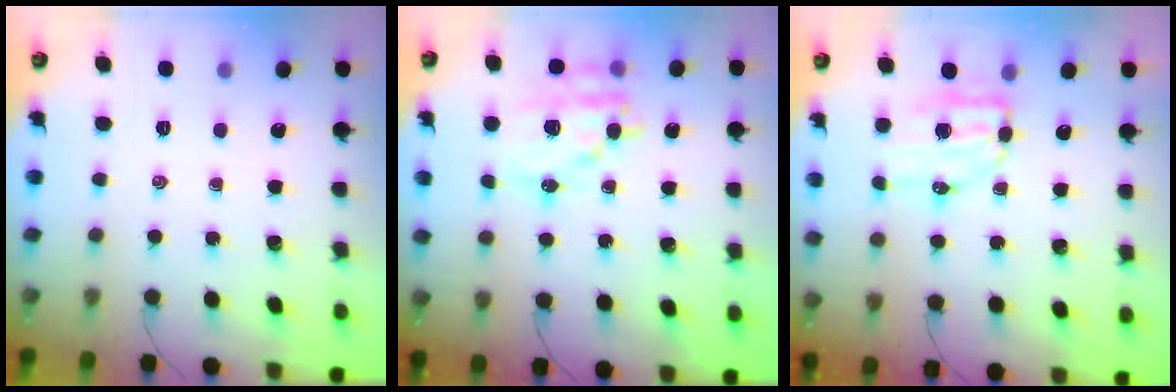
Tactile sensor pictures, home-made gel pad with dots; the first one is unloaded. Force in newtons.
{"total": 16.1, "press": 15.8, "slide": 3.4}
{"total": 6.8, "press": 6.7, "slide": 1.1}